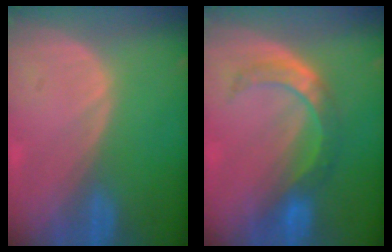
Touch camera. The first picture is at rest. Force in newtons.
{"total": 6.0, "press": 5.9, "slide": 0.4}